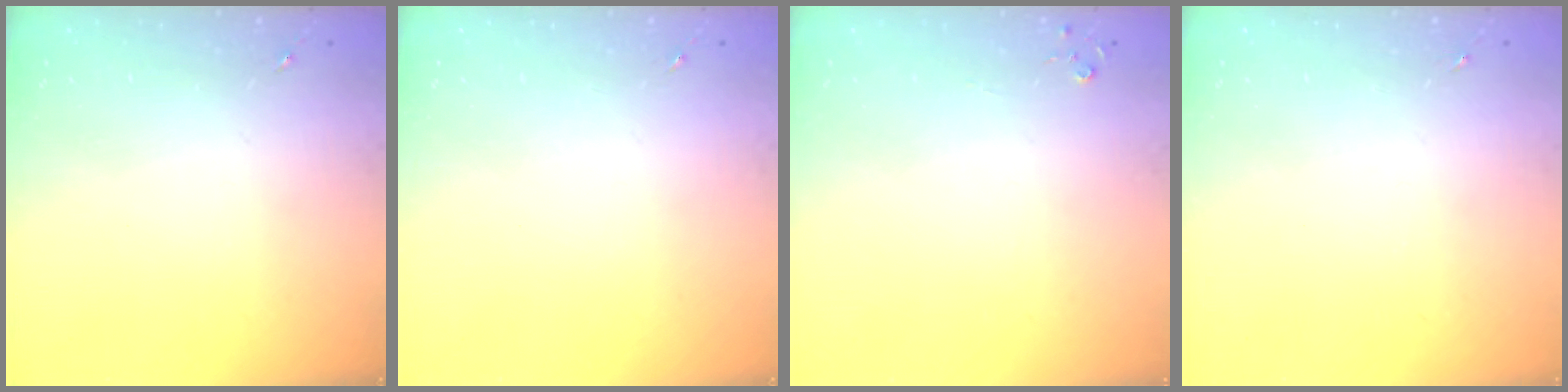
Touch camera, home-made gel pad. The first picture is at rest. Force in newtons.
{"total": 0.0}
{"total": 2.8, "press": 2.8, "slide": 0.3}
{"total": 0.0}